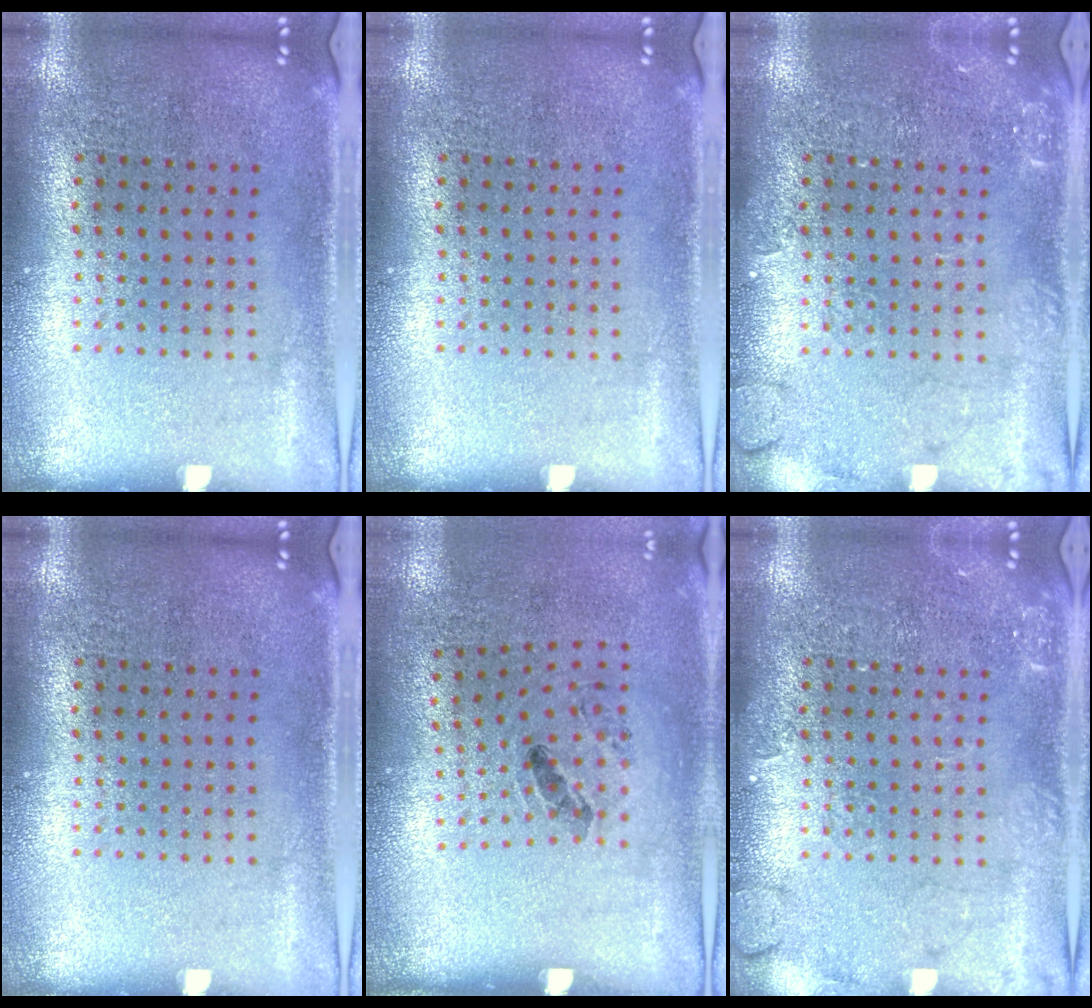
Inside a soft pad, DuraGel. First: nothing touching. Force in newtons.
{"total": 0.0}
{"total": 2.2, "press": 2.2, "slide": 0.4}
{"total": 0.0}
{"total": 1.2, "press": 0.7, "slide": 1.0}
{"total": 2.2, "press": 2.2, "slide": 0.4}